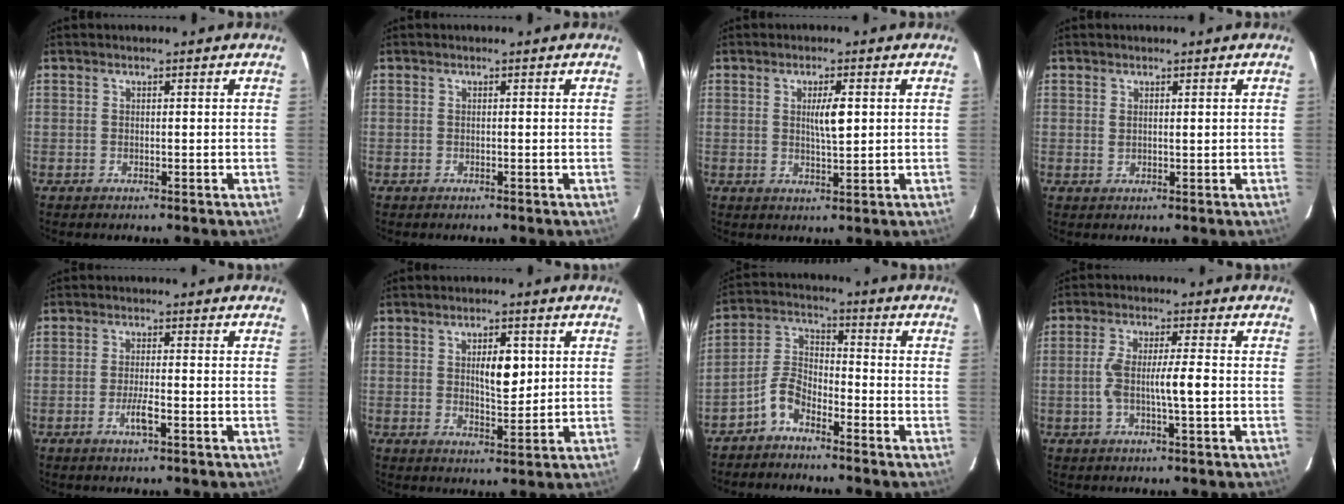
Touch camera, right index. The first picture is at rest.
{"total": 0.0}
{"total": 4.0, "force": [0.9, 0.6, 3.8], "torque": [-0.064, -0.002, 0.015]}
{"total": 1.2, "force": [0.6, 0.6, 1.0], "torque": [-0.022, 0.001, 0.014]}
{"total": 2.9, "force": [-1.2, 0.2, 2.7], "torque": [-0.052, -0.003, -0.024]}
{"total": 5.5, "force": [1.4, 2.0, 4.9], "torque": [-0.076, -0.001, 0.024]}
{"total": 5.5, "force": [-3.9, 2.5, 2.9], "torque": [-0.068, 0.008, -0.086]}
{"total": 6.6, "force": [-0.9, 0.7, 6.5], "torque": [-0.127, 0.008, -0.016]}